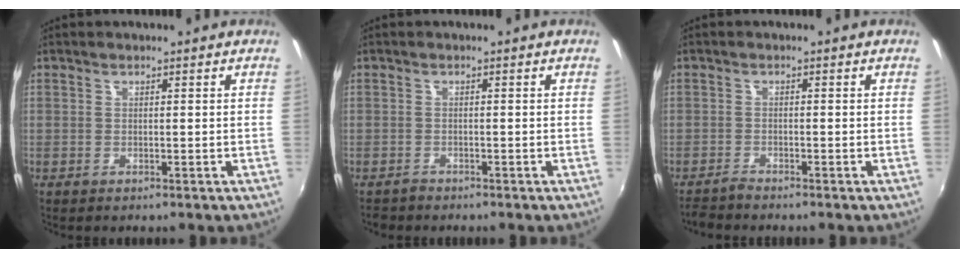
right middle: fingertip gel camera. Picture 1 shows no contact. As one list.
[{"total": 1.3, "force": [-1.2, 0.4, 0.0], "torque": [-0.005, -0.001, -0.022]}, {"total": 2.1, "force": [-2.1, -0.1, 0.4], "torque": [-0.017, -0.008, -0.044]}]